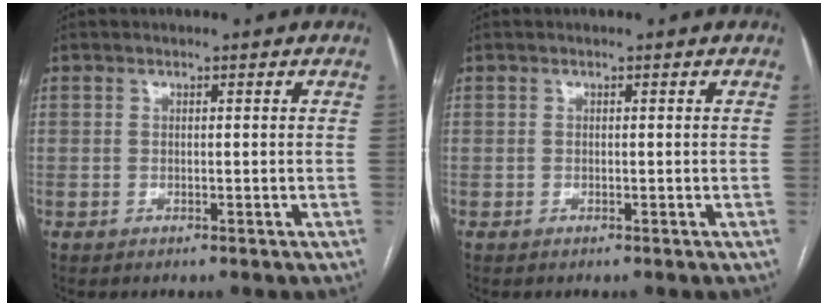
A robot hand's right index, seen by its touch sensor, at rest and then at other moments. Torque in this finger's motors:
{"motor_torque": [0.00, 0.00, 0.00, 0.00]}